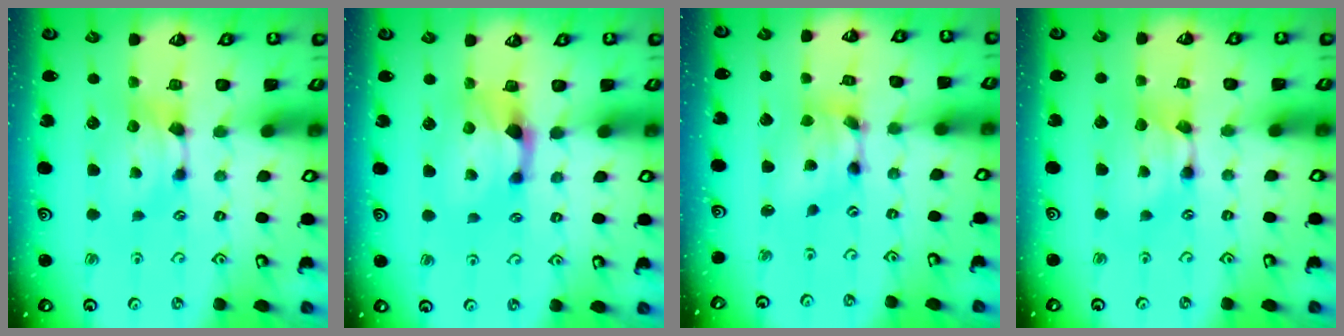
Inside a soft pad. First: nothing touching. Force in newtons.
{"total": 1.9, "press": 1.1, "slide": 1.5}
{"total": 6.2, "press": 5.7, "slide": 2.5}
{"total": 1.8, "press": 1.8, "slide": 0.2}